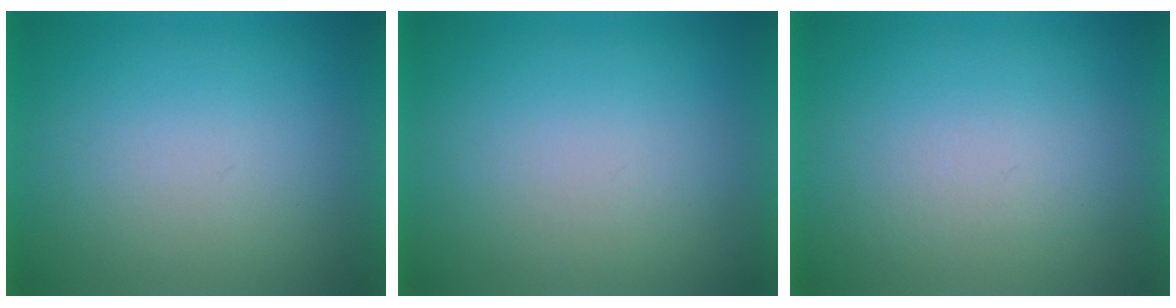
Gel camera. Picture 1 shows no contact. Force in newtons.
{"total": 1.1}
{"total": 1.4}